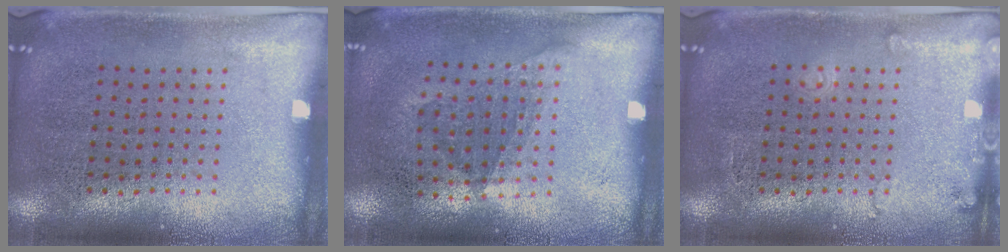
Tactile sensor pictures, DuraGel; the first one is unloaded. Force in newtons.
{"total": 1.2, "press": 0.8, "slide": 0.8}
{"total": 1.3, "press": 1.3, "slide": 0.1}